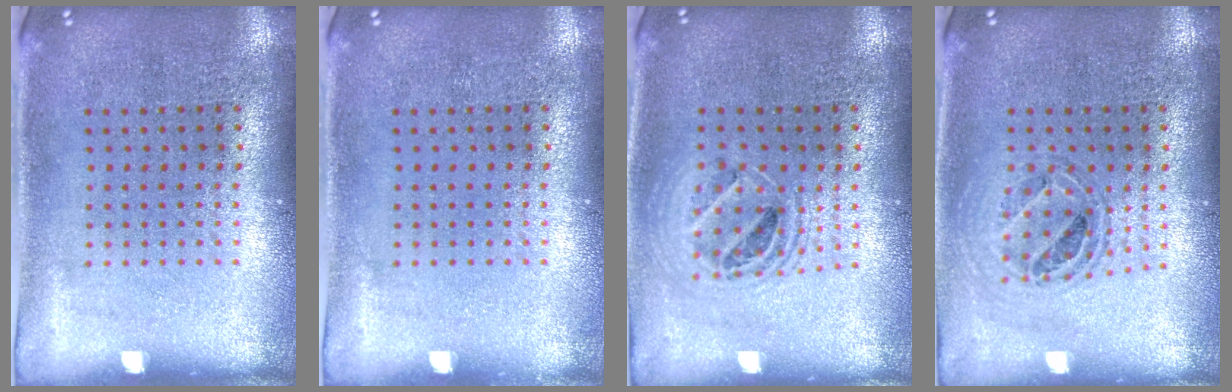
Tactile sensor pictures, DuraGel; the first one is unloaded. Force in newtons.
{"total": 0.0}
{"total": 1.5, "press": 1.3, "slide": 0.7}
{"total": 0.7, "press": 0.6, "slide": 0.2}